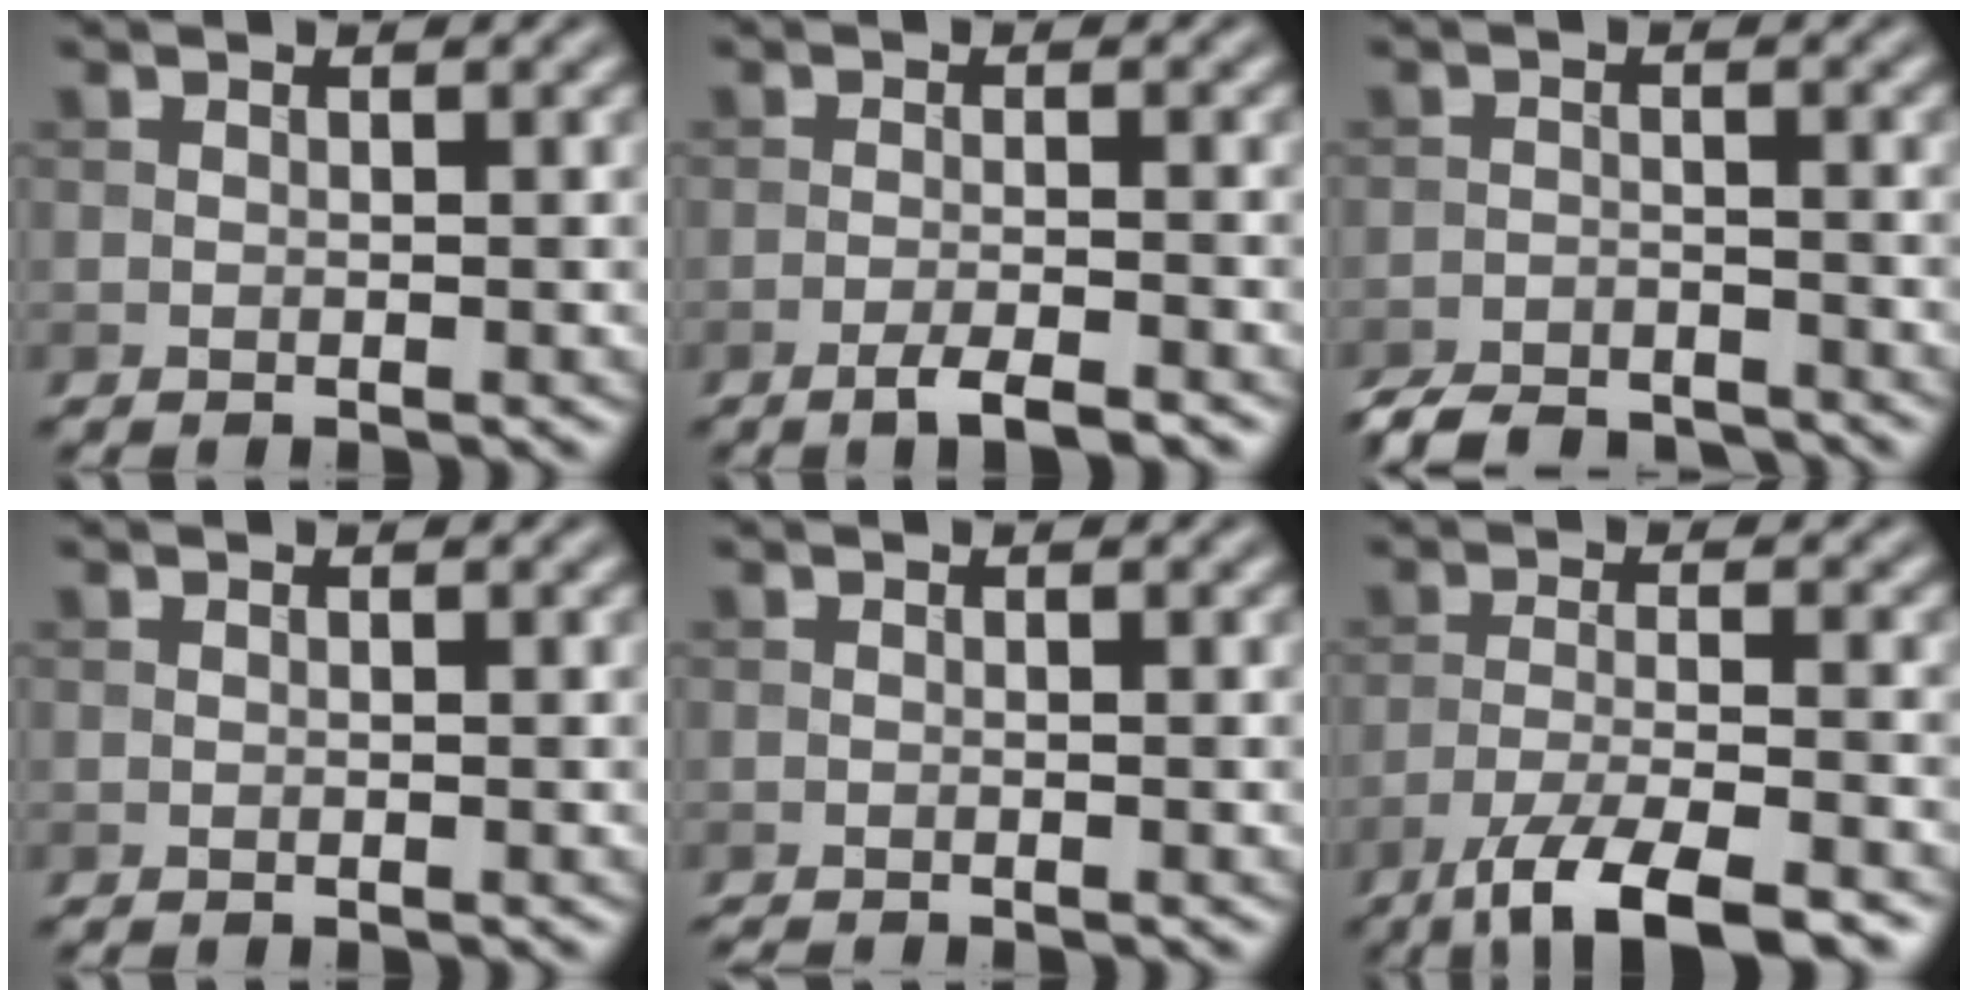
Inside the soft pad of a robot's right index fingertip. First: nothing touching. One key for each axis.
{"total": 2.8, "fx": -1.9, "fy": 0.4, "fz": 1.9, "tx": -0.031, "ty": 0.001, "tz": -0.040}
{"total": 5.0, "fx": -4.7, "fy": 1.2, "fz": 1.2, "tx": -0.017, "ty": -0.013, "tz": -0.085}
{"total": 0.0}
{"total": 1.0, "fx": -0.9, "fy": 0.1, "fz": 0.3, "tx": 0.001, "ty": -0.003, "tz": -0.018}
{"total": 7.1, "fx": -5.1, "fy": 1.5, "fz": 4.8, "tx": -0.080, "ty": -0.002, "tz": -0.092}